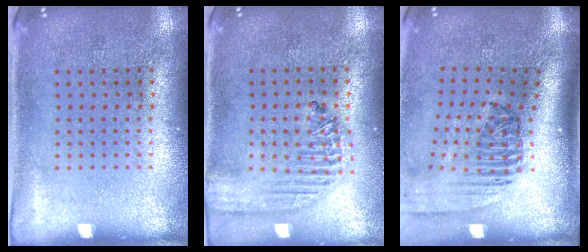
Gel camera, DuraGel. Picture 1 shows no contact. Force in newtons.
{"total": 1.9, "press": 1.7, "slide": 0.7}
{"total": 2.4, "press": 1.6, "slide": 1.7}